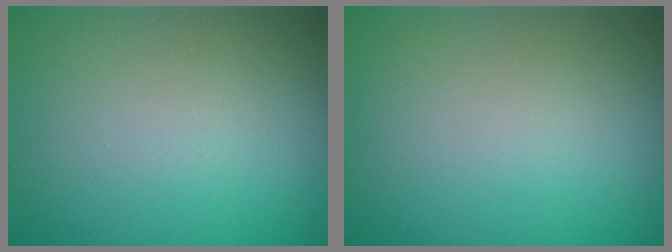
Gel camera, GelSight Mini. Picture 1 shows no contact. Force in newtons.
{"total": 0.0}